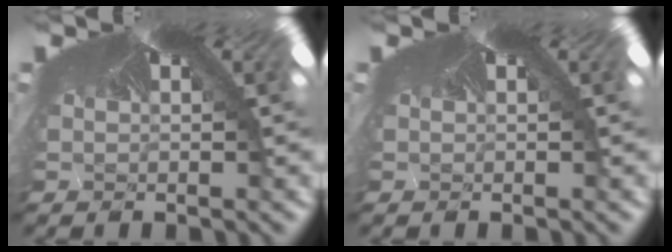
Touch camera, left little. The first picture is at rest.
{"total": 0.0}